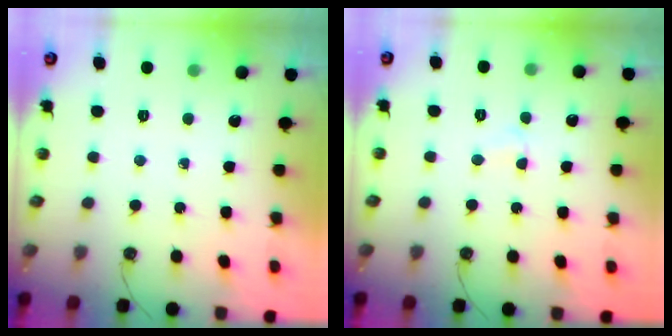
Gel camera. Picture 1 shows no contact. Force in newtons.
{"total": 2.1, "press": 2.0, "slide": 0.6}